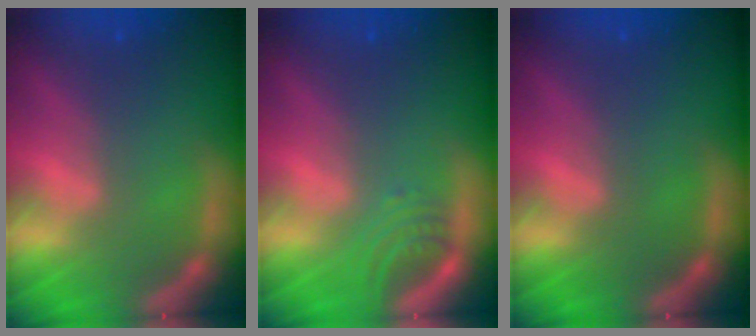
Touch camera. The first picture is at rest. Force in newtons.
{"total": 2.5}
{"total": 0.0}